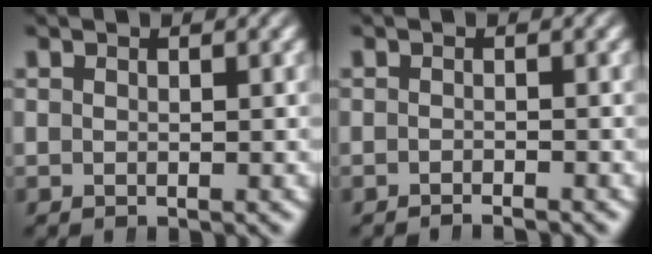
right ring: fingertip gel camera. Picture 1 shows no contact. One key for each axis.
{"total": 1.2, "fx": -1.2, "fy": 0.1, "fz": 0.1, "tx": -0.003, "ty": 0.002, "tz": -0.024}